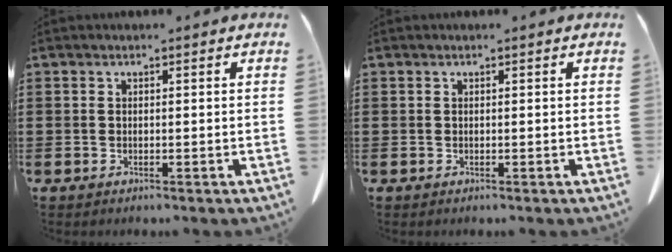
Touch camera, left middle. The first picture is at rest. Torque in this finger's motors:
{"motor_torque": [-0.01, 0.00, 0.00, 0.00]}